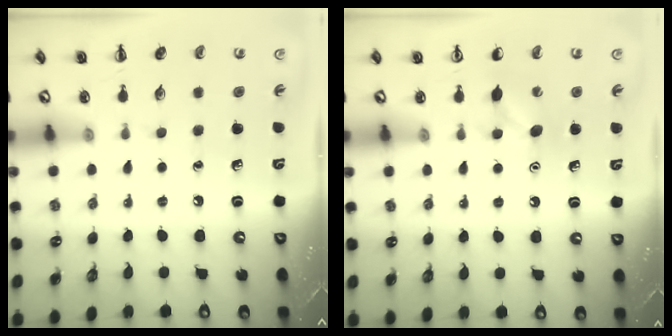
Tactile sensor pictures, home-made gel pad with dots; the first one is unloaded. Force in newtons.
{"total": 5.8, "press": 5.6, "slide": 1.7}